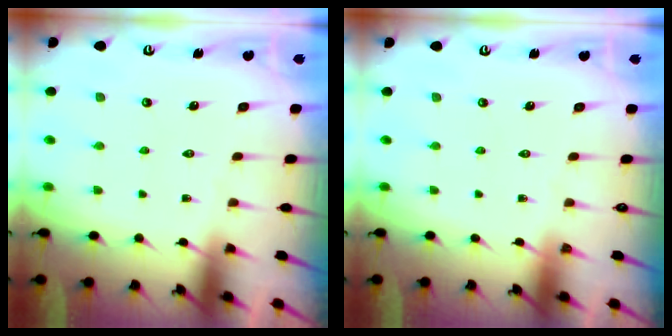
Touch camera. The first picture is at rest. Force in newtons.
{"total": 0.0}